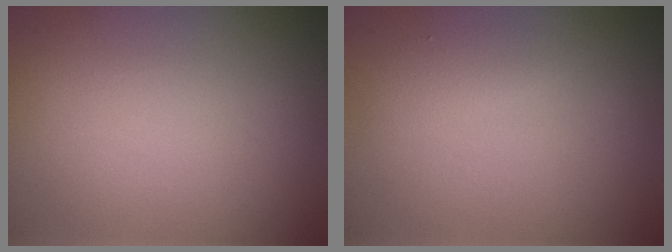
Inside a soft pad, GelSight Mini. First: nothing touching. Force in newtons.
{"total": 1.2, "press": 1.2, "slide": 0.1}